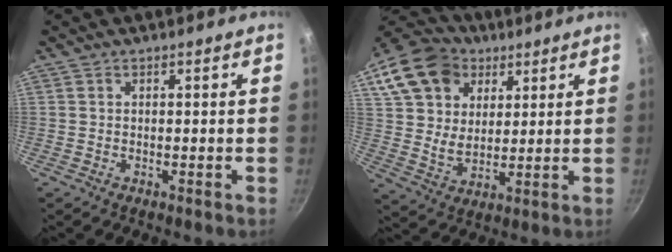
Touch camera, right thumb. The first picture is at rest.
{"total": 18.8, "force": [8.8, 13.7, 9.4], "torque": [-0.176, 0.006, 0.157]}